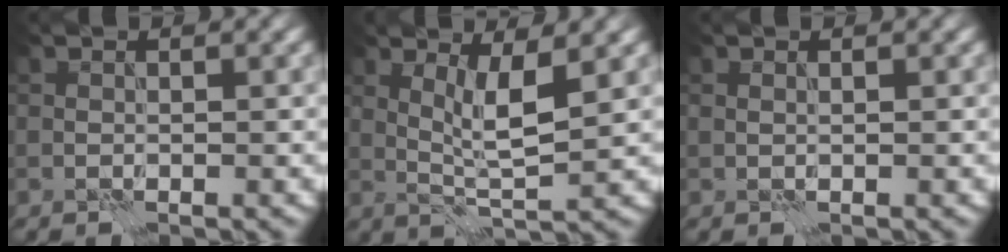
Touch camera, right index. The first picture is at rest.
{"total": 3.5, "force": [0.9, 0.3, 3.4], "torque": [-0.067, -0.009, 0.022]}
{"total": 0.0}